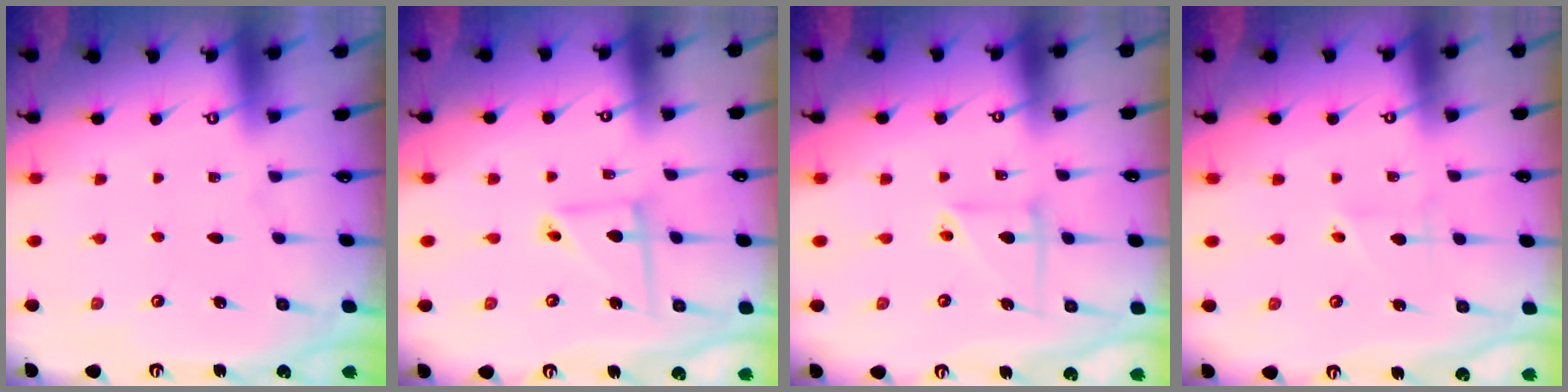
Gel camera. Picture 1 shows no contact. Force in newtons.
{"total": 6.6, "press": 6.6, "slide": 0.5}
{"total": 5.3, "press": 5.3, "slide": 0.5}
{"total": 1.8, "press": 1.8, "slide": 0.1}